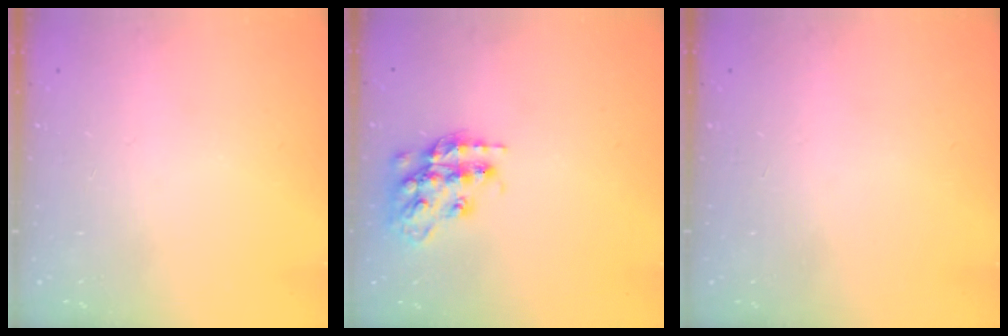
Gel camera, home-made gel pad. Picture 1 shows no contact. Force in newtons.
{"total": 14.9, "press": 14.8, "slide": 0.8}
{"total": 0.0}